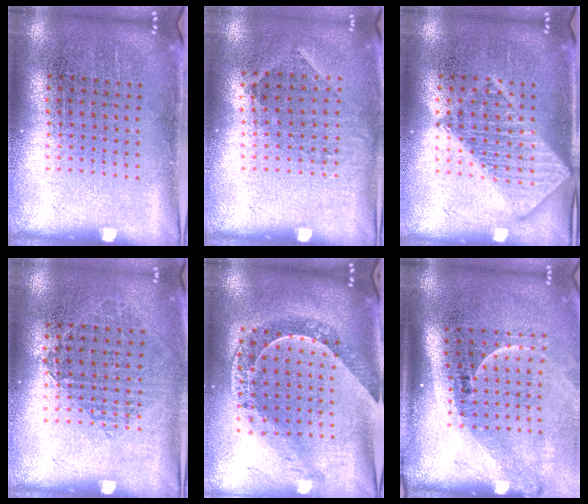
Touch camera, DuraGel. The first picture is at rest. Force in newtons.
{"total": 0.9, "press": 0.7, "slide": 0.5}
{"total": 2.6, "press": 2.6, "slide": 0.4}
{"total": 0.9, "press": 0.9, "slide": 0.3}
{"total": 1.2, "press": 1.2, "slide": 0.2}
{"total": 2.3, "press": 1.5, "slide": 1.7}